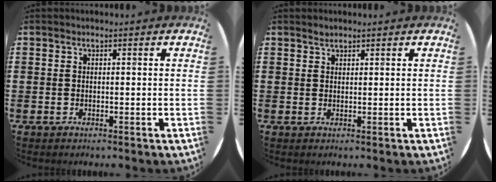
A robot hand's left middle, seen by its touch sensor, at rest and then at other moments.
{"total": 0.9, "force": [0.9, 0.2, 0.1], "torque": [-0.003, 0.001, 0.017]}